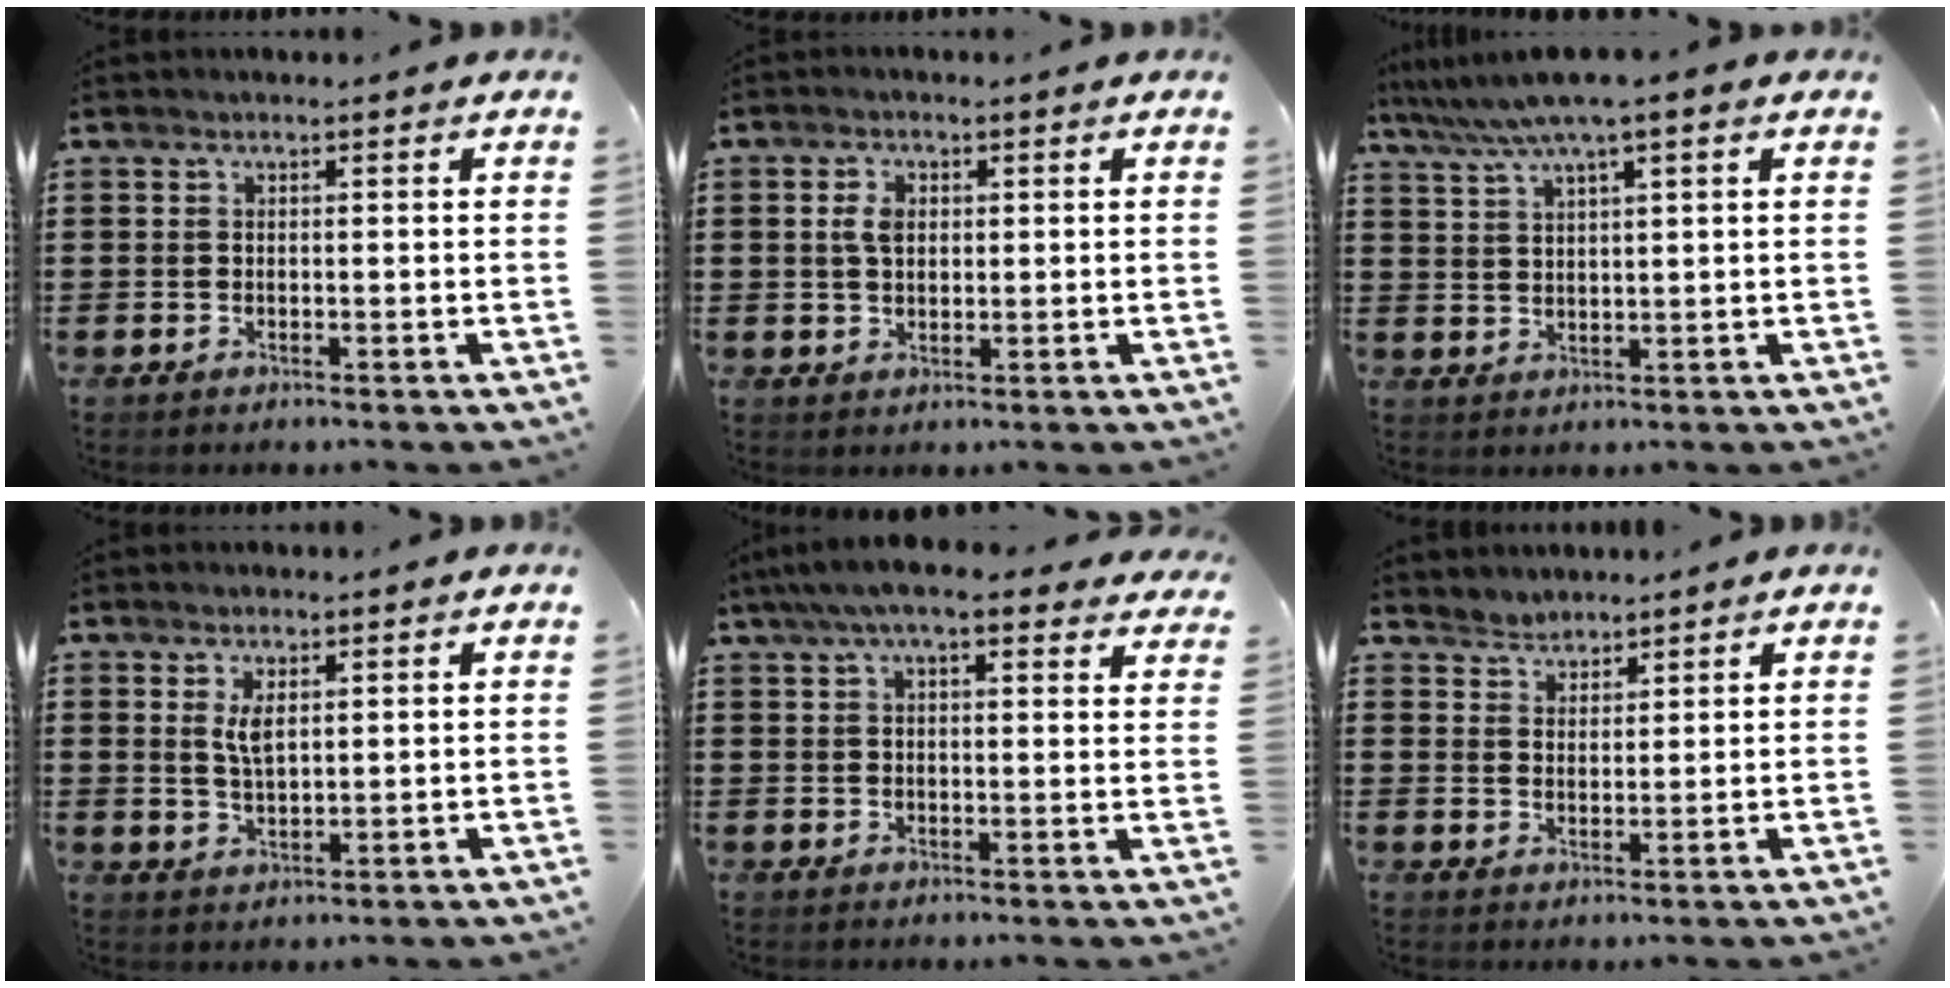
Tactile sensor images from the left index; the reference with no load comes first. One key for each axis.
{"total": 3.2, "fx": 0.7, "fy": 2.0, "fz": 2.3, "tx": -0.051, "ty": 0.010, "tz": 0.012}
{"total": 5.7, "fx": 3.9, "fy": 0.1, "fz": 4.1, "tx": -0.088, "ty": -0.008, "tz": 0.067}
{"total": 3.3, "fx": 1.4, "fy": 1.2, "fz": 2.8, "tx": -0.059, "ty": 0.004, "tz": 0.024}
{"total": 6.8, "fx": 5.4, "fy": 1.6, "fz": 3.9, "tx": -0.089, "ty": -0.003, "tz": 0.098}
{"total": 2.5, "fx": 2.2, "fy": 0.7, "fz": -0.8, "tx": 0.005, "ty": 0.001, "tz": 0.044}